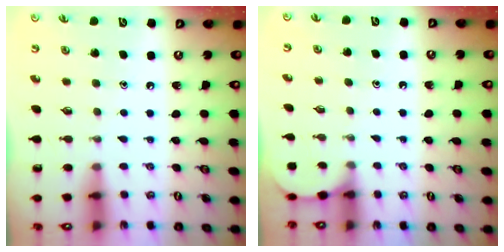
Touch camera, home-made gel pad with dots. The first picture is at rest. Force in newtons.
{"total": 1.4, "press": 1.4, "slide": 0.0}